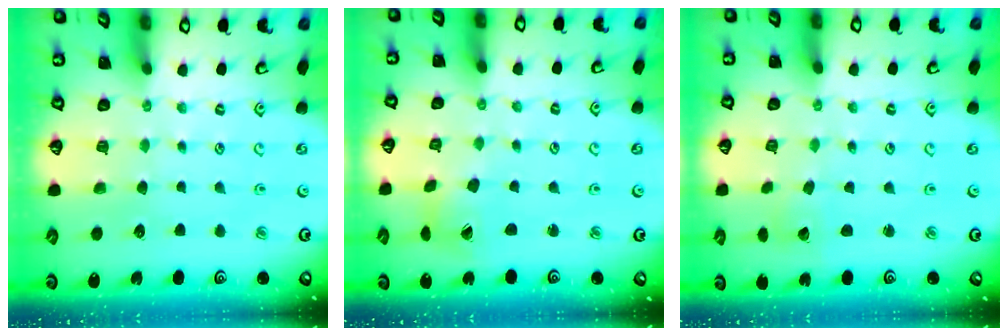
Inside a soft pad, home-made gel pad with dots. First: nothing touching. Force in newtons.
{"total": 5.4, "press": 5.4, "slide": 0.5}
{"total": 1.6, "press": 1.6, "slide": 0.2}